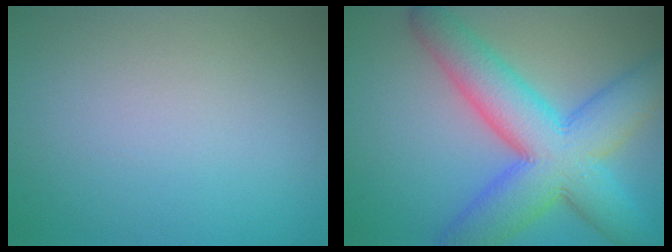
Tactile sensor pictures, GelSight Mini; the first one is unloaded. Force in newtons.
{"total": 10.8, "press": 10.8, "slide": 0.2}